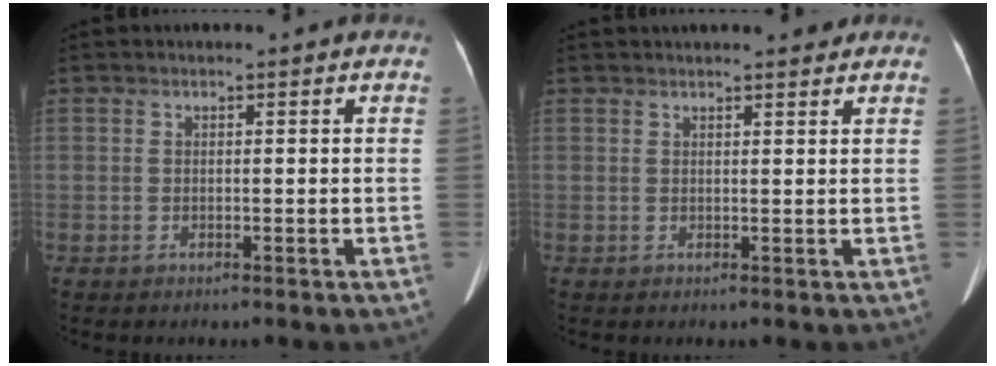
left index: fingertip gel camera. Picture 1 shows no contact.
{"total": 5.2, "force": [4.6, 0.9, 2.3], "torque": [-0.026, 0.020, 0.056]}